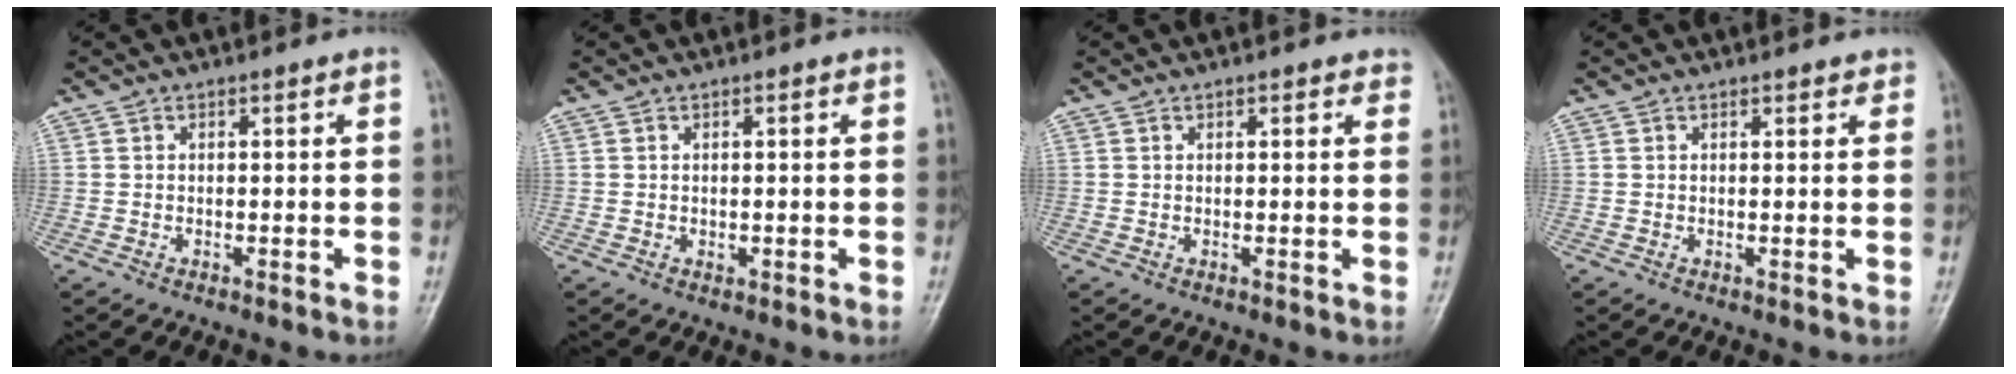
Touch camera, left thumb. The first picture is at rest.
{"total": 0.8, "force": [0.1, 0.6, 0.5], "torque": [-0.005, -0.001, 0.003]}
{"total": 1.5, "force": [1.0, 0.8, 0.8], "torque": [0.003, -0.002, 0.006]}
{"total": 1.5, "force": [1.2, 0.7, 0.6], "torque": [0.006, -0.003, 0.009]}